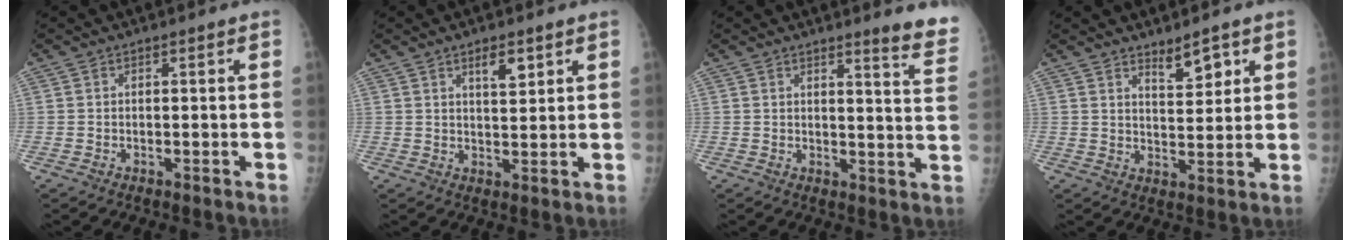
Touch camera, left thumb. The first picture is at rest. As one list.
[{"total": 4.3, "force": [2.5, 1.6, 3.1], "torque": [-0.040, -0.017, 0.042]}, {"total": 7.7, "force": [6.5, 0.2, 4.1], "torque": [-0.035, -0.054, 0.061]}, {"total": 5.2, "force": [3.5, 2.0, 3.3], "torque": [-0.036, -0.030, 0.058]}]